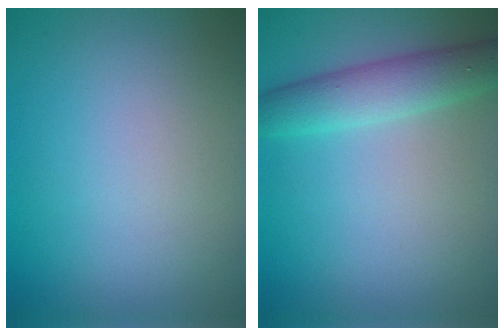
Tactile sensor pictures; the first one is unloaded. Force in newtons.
{"total": 4.0, "press": 4.0, "slide": 0.1}